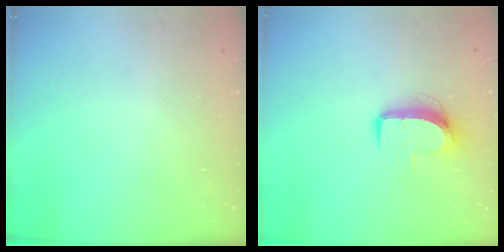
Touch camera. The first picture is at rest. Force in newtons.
{"total": 9.1, "press": 9.1, "slide": 0.9}